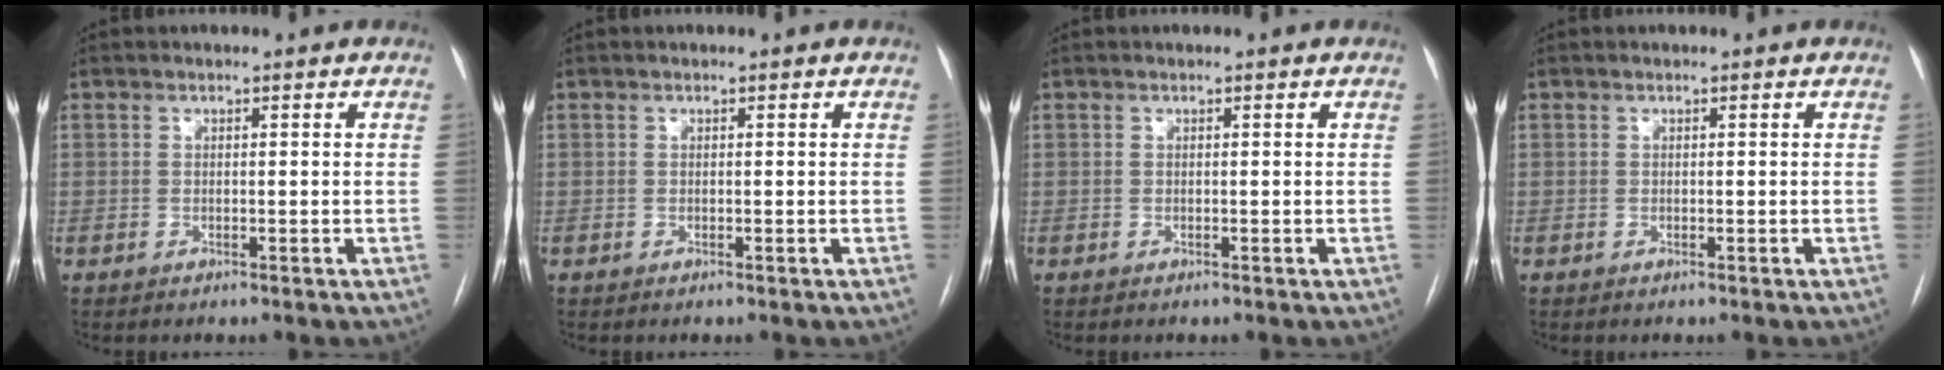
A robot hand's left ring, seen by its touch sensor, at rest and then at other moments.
{"total": 0.0}
{"total": 0.0}
{"total": 0.0}